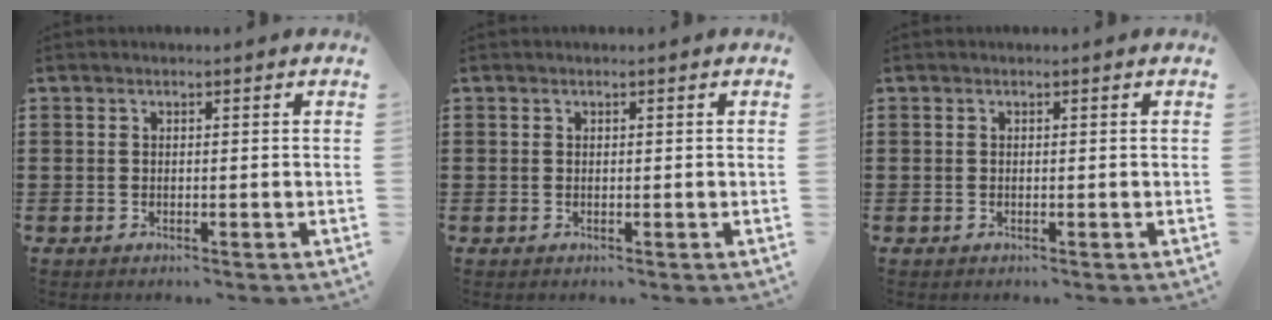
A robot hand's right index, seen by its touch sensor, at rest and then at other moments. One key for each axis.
{"total": 0.0}
{"total": 0.0}